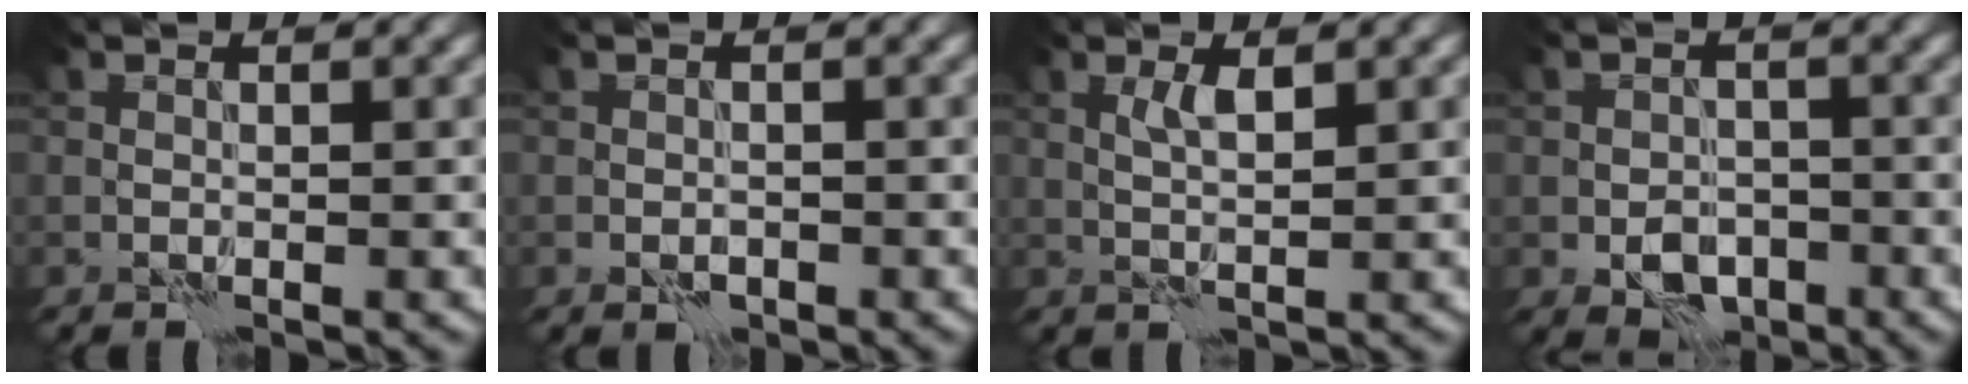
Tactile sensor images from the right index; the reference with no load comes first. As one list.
[{"total": 1.1, "force": [-0.6, 0.7, 0.7], "torque": [-0.014, -0.001, -0.011]}, {"total": 1.8, "force": [0.7, 0.3, 1.6], "torque": [-0.036, -0.001, 0.012]}, {"total": 3.4, "force": [-1.4, 2.4, 2.0], "torque": [-0.032, -0.005, -0.026]}]